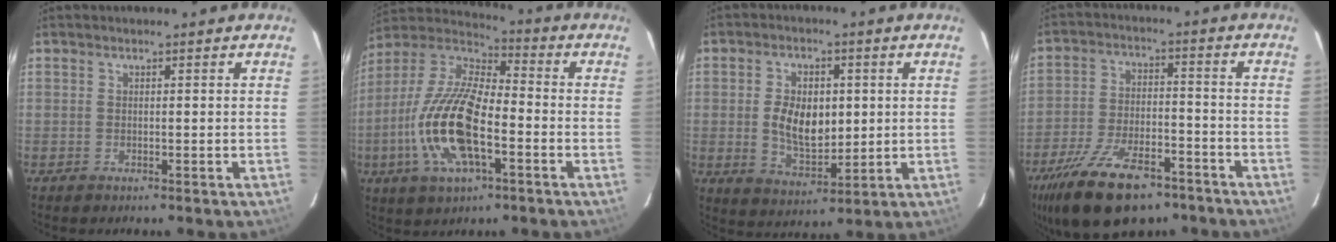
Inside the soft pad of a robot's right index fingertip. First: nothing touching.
{"total": 18.7, "force": [-5.4, 7.2, 16.4], "torque": [-0.343, -0.008, -0.109]}
{"total": 9.5, "force": [0.5, 5.6, 7.7], "torque": [-0.145, 0.002, 0.018]}
{"total": 19.5, "force": [-13.4, 8.6, 11.2], "torque": [-0.235, -0.024, -0.216]}